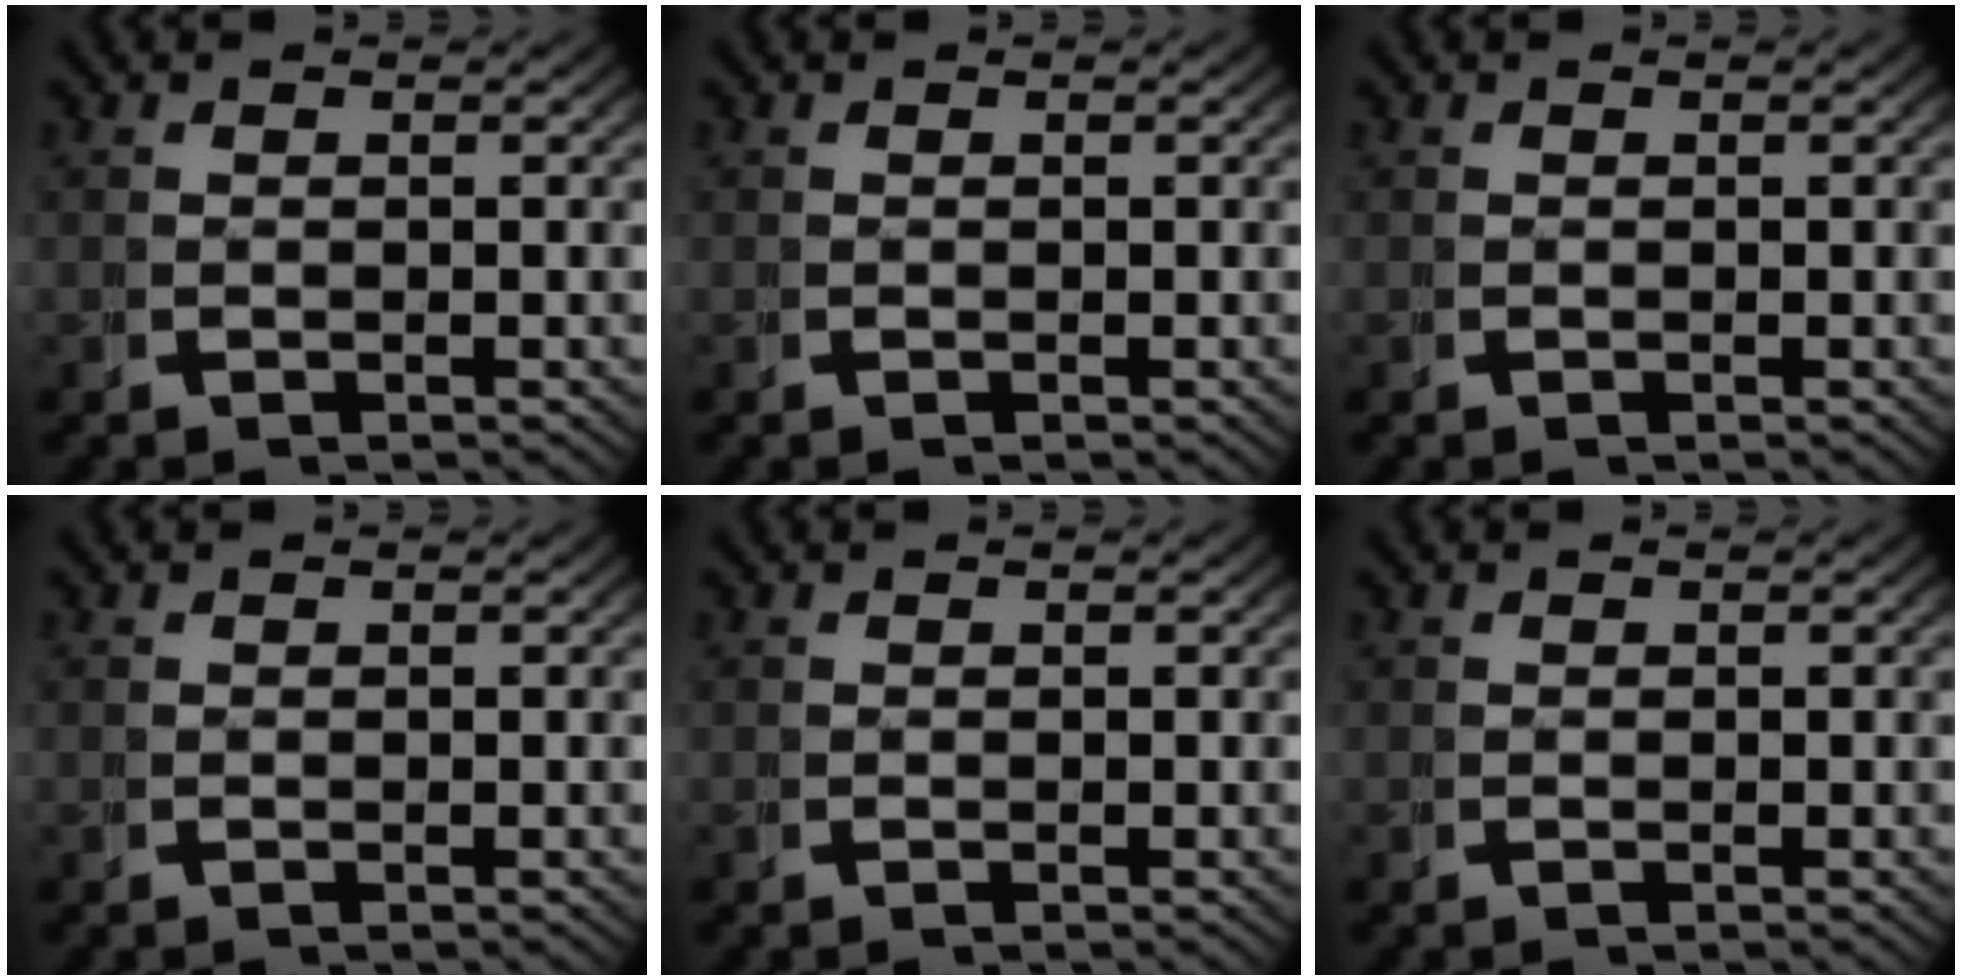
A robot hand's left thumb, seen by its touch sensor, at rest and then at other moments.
{"total": 0.0}
{"total": 0.0}
{"total": 0.0}
{"total": 0.0}
{"total": 0.0}